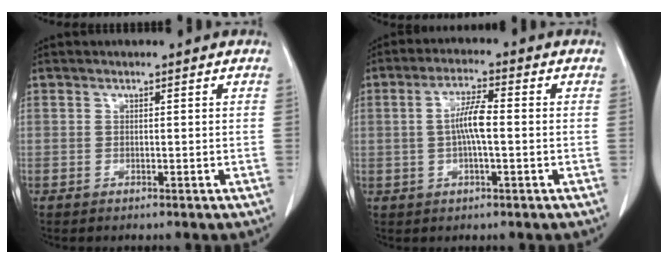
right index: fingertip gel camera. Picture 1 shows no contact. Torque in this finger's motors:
{"motor_torque": [0.41, -0.07, 0.13, 0.10]}